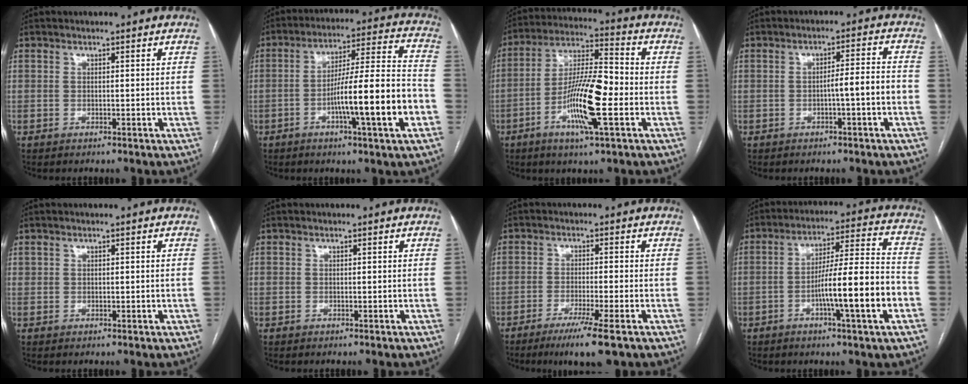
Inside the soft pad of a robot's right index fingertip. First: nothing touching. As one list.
[{"total": 15.7, "force": [-5.0, 0.1, 14.9], "torque": [-0.239, 0.005, -0.079]}, {"total": 13.7, "force": [-4.3, 1.2, 12.9], "torque": [-0.247, -0.002, -0.081]}, {"total": 4.8, "force": [-1.5, -0.2, 4.5], "torque": [-0.065, 0.012, -0.022]}, {"total": 0.5, "force": [0.3, 0.4, 0.2], "torque": [0.001, 0.004, 0.006]}, {"total": 0.0}, {"total": 7.3, "force": [-4.5, -0.4, 5.7], "torque": [-0.094, -0.020, -0.074]}, {"total": 13.8, "force": [-4.4, -0.2, 13.1], "torque": [-0.211, 0.008, -0.071]}]